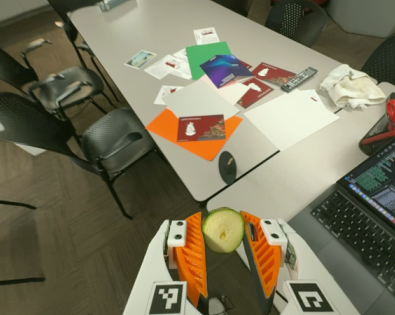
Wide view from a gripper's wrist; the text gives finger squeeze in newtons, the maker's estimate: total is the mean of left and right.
{"total": 11.4, "left": 11.5, "right": 11.4}